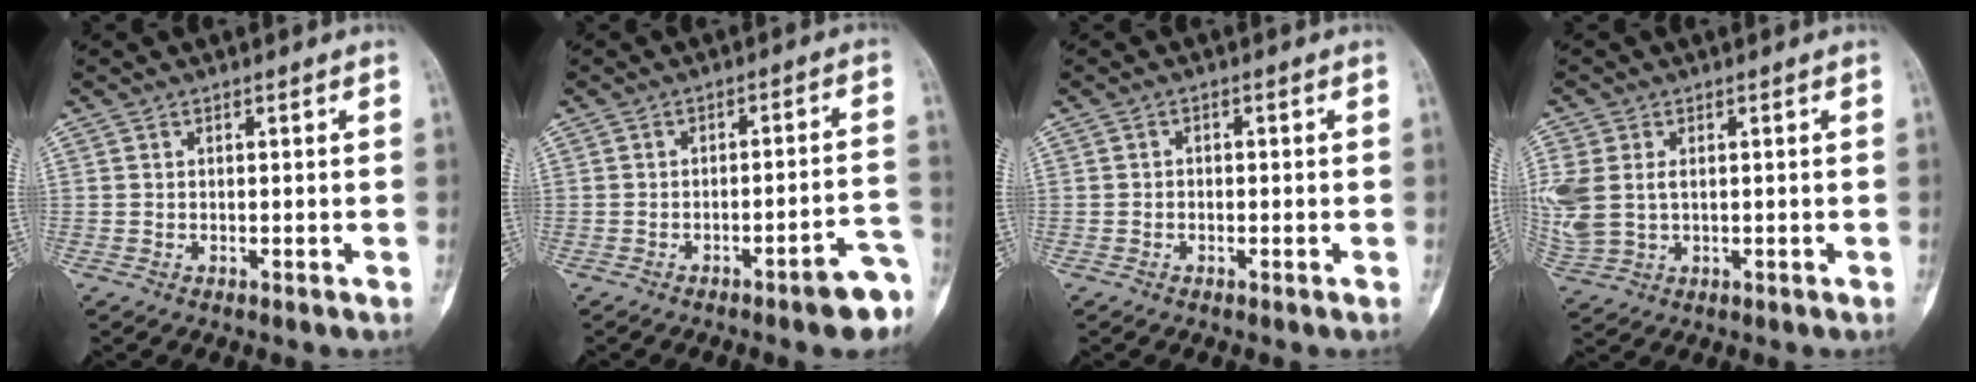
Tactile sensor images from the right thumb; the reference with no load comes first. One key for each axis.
{"total": 8.3, "fx": -4.8, "fy": 1.5, "fz": 6.6, "tx": -0.066, "ty": 0.034, "tz": -0.056}
{"total": 1.0, "fx": -0.2, "fy": 0.9, "fz": 0.3, "tx": 0.002, "ty": 0.005, "tz": -0.007}
{"total": 10.3, "fx": 1.1, "fy": 7.2, "fz": 7.3, "tx": -0.199, "ty": 0.003, "tz": 0.036}